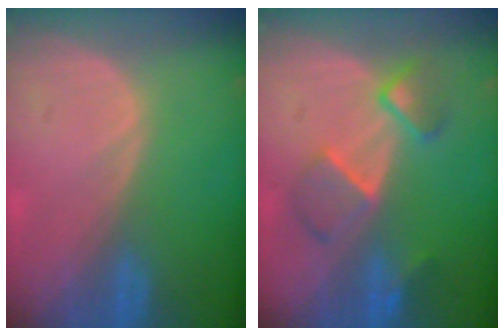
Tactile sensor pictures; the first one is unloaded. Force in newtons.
{"total": 5.8, "press": 5.8, "slide": 0.2}